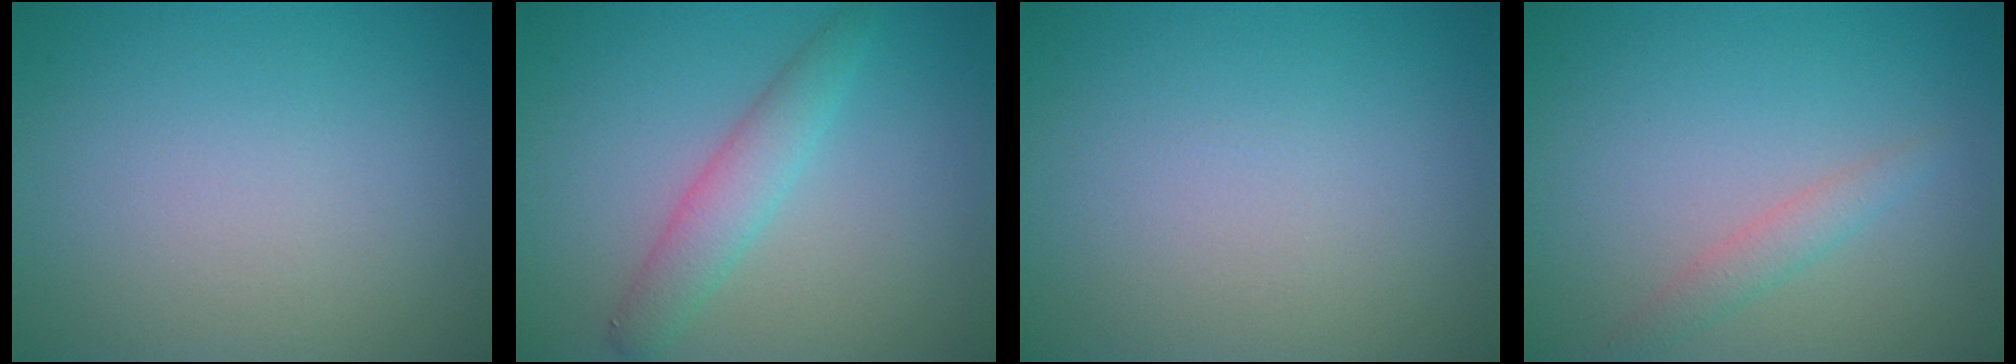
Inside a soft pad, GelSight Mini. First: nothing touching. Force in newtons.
{"total": 2.8, "press": 2.8, "slide": 0.1}
{"total": 0.0}
{"total": 1.5, "press": 1.5, "slide": 0.1}